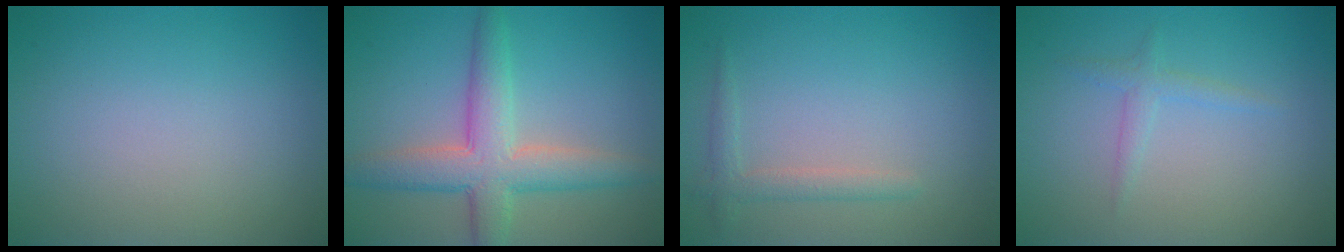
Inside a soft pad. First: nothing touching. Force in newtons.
{"total": 5.7, "press": 5.7, "slide": 0.2}
{"total": 1.7, "press": 1.6, "slide": 0.1}
{"total": 1.3, "press": 1.3, "slide": 0.1}